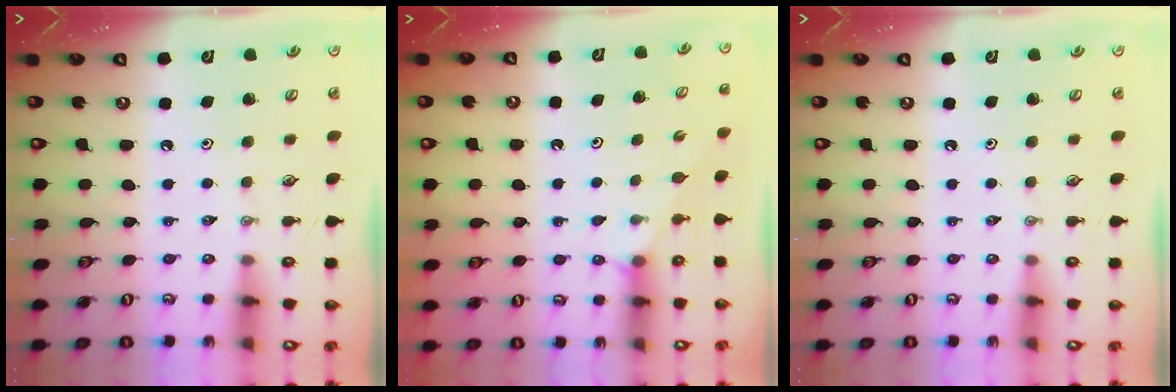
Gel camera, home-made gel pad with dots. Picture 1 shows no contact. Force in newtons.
{"total": 2.9, "press": 2.9, "slide": 0.4}
{"total": 0.0}